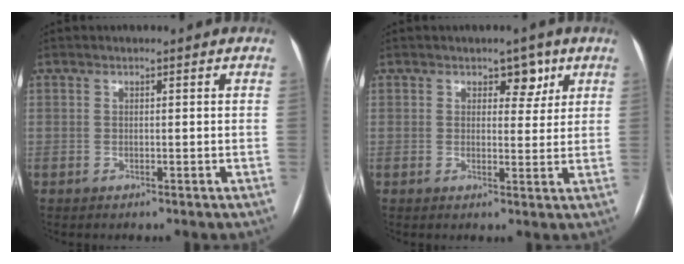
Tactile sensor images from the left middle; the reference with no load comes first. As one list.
[{"total": 3.5, "force": [2.0, 2.1, 1.9], "torque": [-0.014, 0.002, 0.026]}]